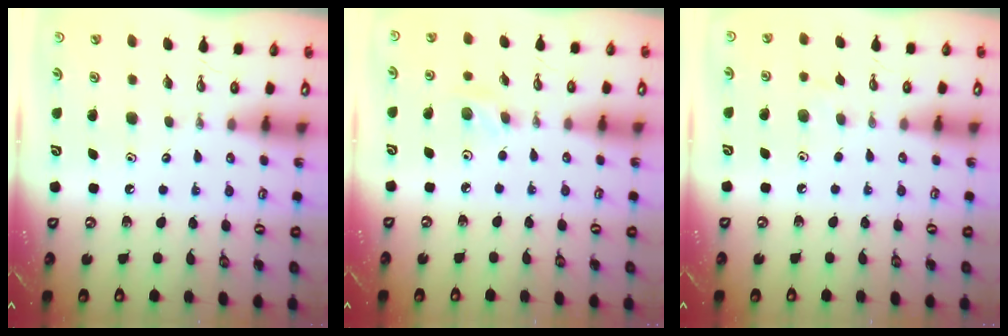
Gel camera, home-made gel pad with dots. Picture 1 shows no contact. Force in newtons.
{"total": 2.8, "press": 2.7, "slide": 0.8}
{"total": 4.8, "press": 4.6, "slide": 1.4}